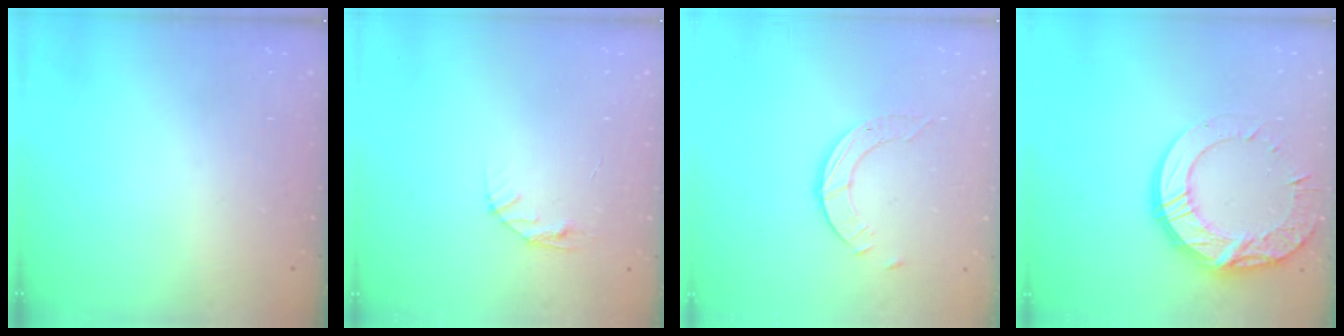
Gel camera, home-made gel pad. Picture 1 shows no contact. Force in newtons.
{"total": 5.3, "press": 5.3, "slide": 0.6}
{"total": 3.6, "press": 3.5, "slide": 0.4}
{"total": 15.9, "press": 15.8, "slide": 1.4}